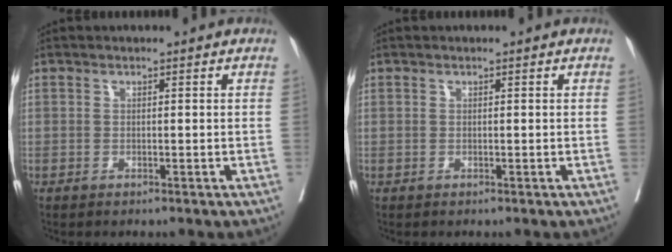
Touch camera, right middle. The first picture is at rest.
{"total": 0.0}